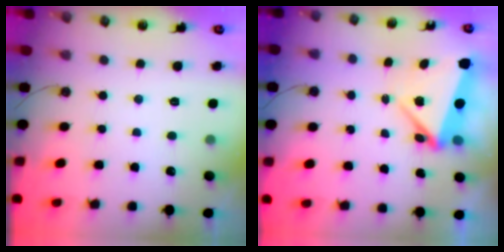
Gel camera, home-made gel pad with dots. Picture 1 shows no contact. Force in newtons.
{"total": 5.5, "press": 4.7, "slide": 2.9}